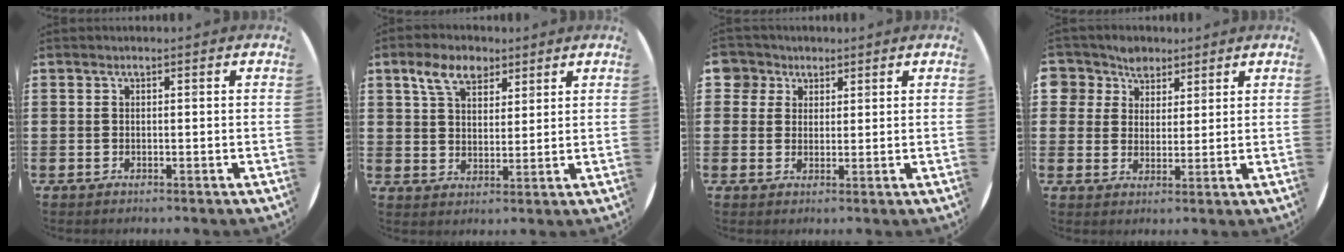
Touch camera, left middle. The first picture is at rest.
{"total": 6.1, "force": [4.1, 3.4, 2.8], "torque": [-0.054, 0.004, 0.075]}
{"total": 3.7, "force": [2.4, 2.8, 0.2], "torque": [-0.010, 0.008, 0.046]}
{"total": 4.8, "force": [3.6, 3.2, -0.4], "torque": [-0.017, 0.003, 0.069]}